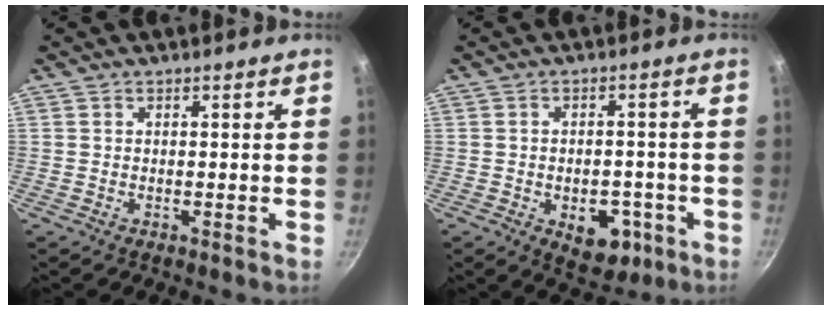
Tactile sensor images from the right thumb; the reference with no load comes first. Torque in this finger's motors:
{"motor_torque": [-0.63, 0.09, -0.14, 0.00, 0.13]}